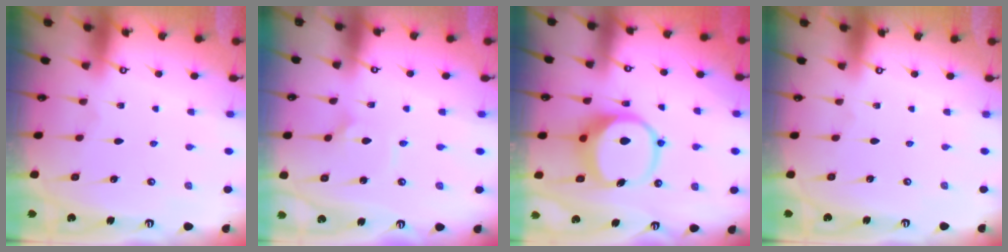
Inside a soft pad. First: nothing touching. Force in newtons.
{"total": 1.8, "press": 1.7, "slide": 0.5}
{"total": 10.4, "press": 10.4, "slide": 1.3}
{"total": 0.0}